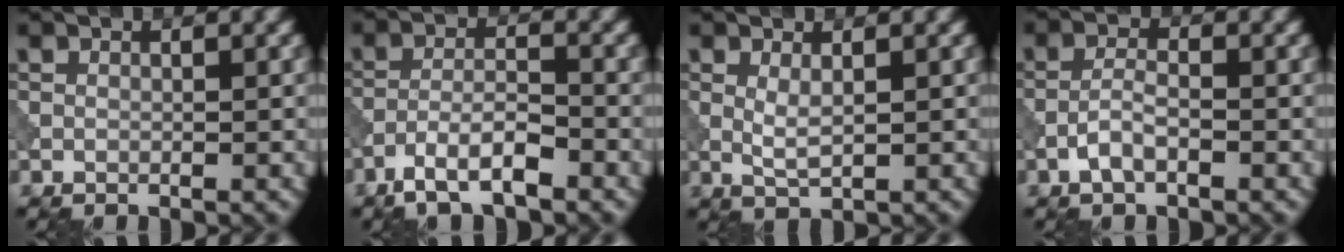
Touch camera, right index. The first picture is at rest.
{"total": 4.5, "force": [-3.1, 1.1, 3.0], "torque": [-0.059, 0.003, -0.065]}
{"total": 1.7, "force": [0.4, 0.4, 1.6], "torque": [-0.038, -0.002, 0.011]}
{"total": 2.3, "force": [-1.2, 0.7, 1.8], "torque": [-0.040, 0.007, -0.029]}